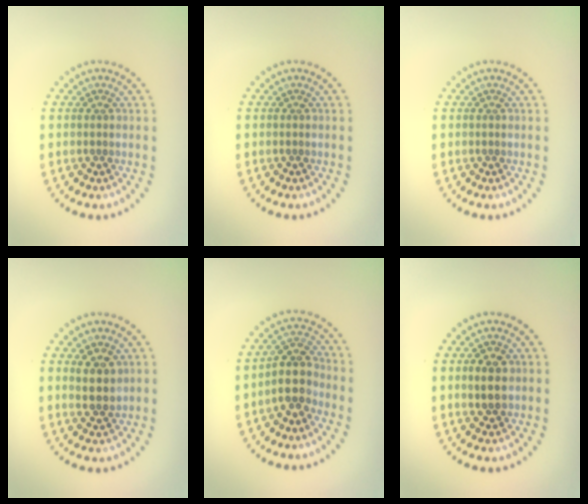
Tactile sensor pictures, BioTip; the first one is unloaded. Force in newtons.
{"total": 0.0}
{"total": 0.0}
{"total": 2.9, "press": 2.7, "slide": 0.9}
{"total": 3.4, "press": 3.0, "slide": 1.5}
{"total": 2.6, "press": 2.6, "slide": 0.3}